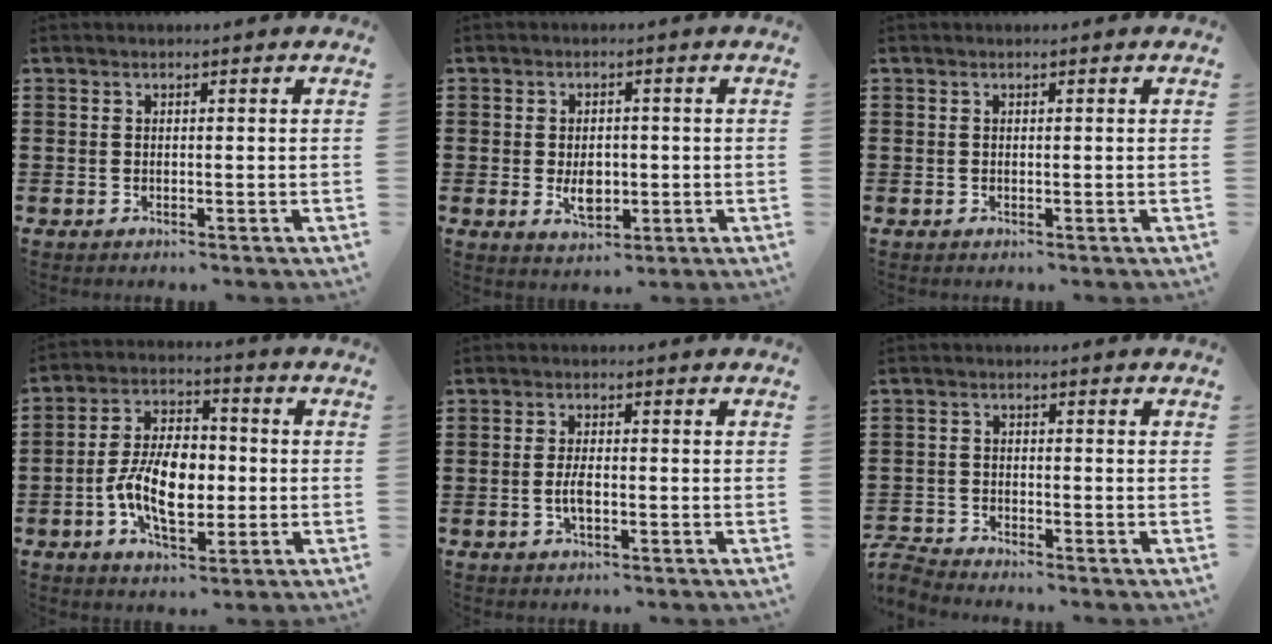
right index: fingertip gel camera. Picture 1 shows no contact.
{"total": 4.1, "force": [-0.6, 2.5, 3.2], "torque": [-0.047, -0.002, -0.014]}
{"total": 0.0}
{"total": 9.8, "force": [-1.9, 5.7, 7.8], "torque": [-0.164, 0.004, -0.042]}
{"total": 3.2, "force": [-0.9, 1.0, 2.9], "torque": [-0.061, -0.002, -0.018]}
{"total": 2.6, "force": [-2.6, 0.1, 0.0], "torque": [-0.012, -0.003, -0.059]}